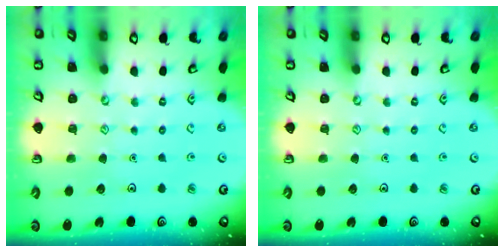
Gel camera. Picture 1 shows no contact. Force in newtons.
{"total": 0.0}